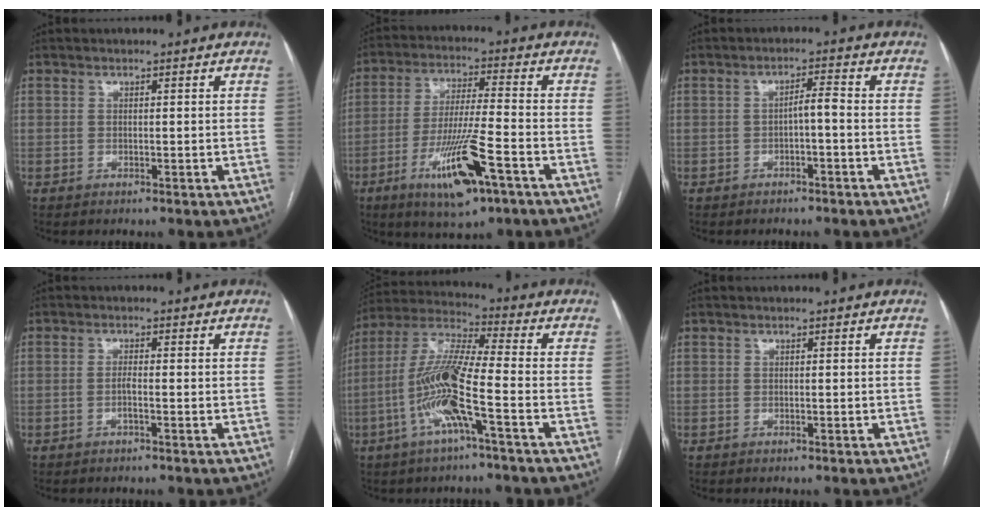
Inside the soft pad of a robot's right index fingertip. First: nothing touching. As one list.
[{"total": 13.1, "force": [-6.3, 1.6, 11.4], "torque": [-0.218, -0.019, -0.108]}, {"total": 2.5, "force": [-0.8, 0.4, 2.4], "torque": [-0.037, 0.008, -0.014]}, {"total": 1.4, "force": [-0.5, 0.0, 1.3], "torque": [-0.023, 0.001, -0.010]}, {"total": 12.6, "force": [-4.0, 0.5, 11.9], "torque": [-0.254, 0.004, -0.086]}, {"total": 0.0}]